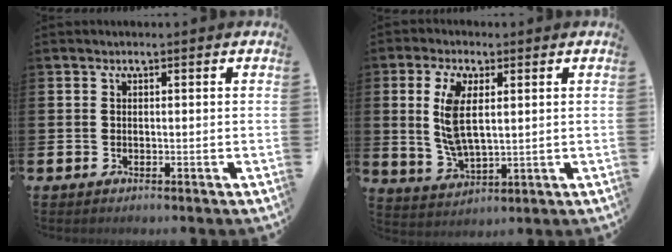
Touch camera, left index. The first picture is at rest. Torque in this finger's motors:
{"motor_torque": [1.69, 0.41, 0.28, 0.11]}